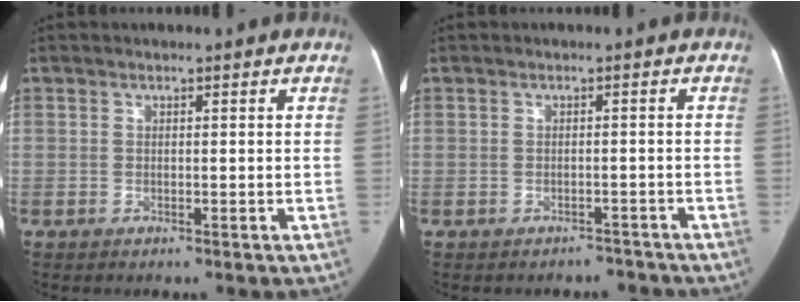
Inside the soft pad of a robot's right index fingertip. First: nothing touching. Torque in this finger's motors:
{"motor_torque": [-1.57, 0.57, -1.05, -0.21]}